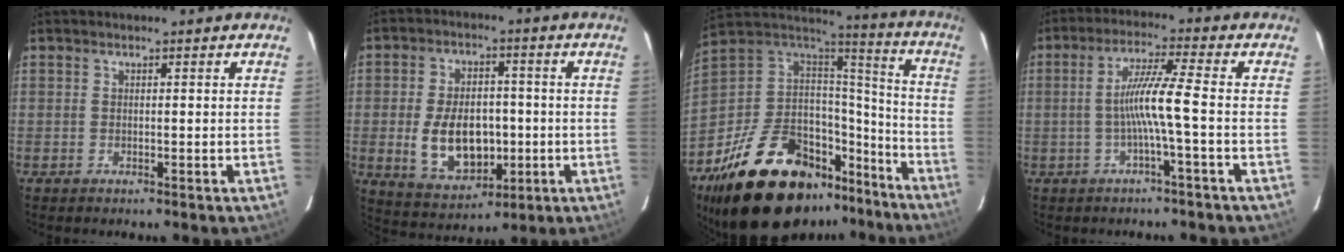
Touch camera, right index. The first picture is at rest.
{"total": 12.8, "force": [-1.9, 8.2, 9.7], "torque": [-0.198, -0.001, -0.012]}
{"total": 30.0, "force": [-20.0, 15.0, 16.6], "torque": [-0.331, 0.013, -0.293]}
{"total": 7.0, "force": [-1.8, -1.3, 6.6], "torque": [-0.138, 0.003, -0.029]}